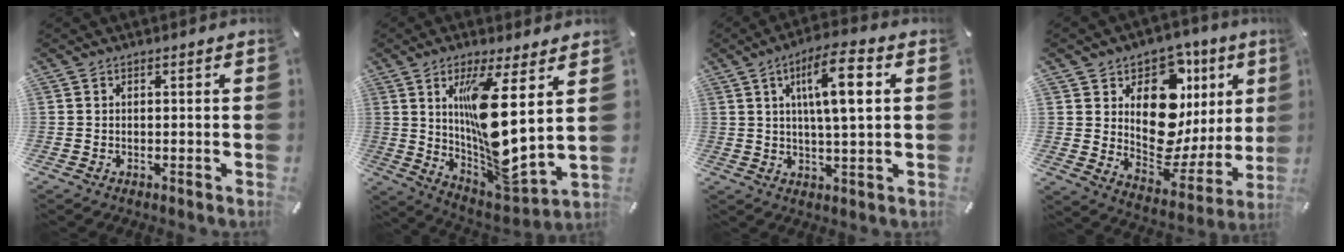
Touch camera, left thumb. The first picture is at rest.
{"total": 16.3, "force": [5.6, 3.4, 14.9], "torque": [-0.269, -0.062, 0.084]}
{"total": 11.9, "force": [3.4, 3.0, 11.0], "torque": [-0.186, 0.003, 0.050]}
{"total": 15.6, "force": [6.0, 10.7, 9.5], "torque": [-0.127, -0.067, 0.105]}